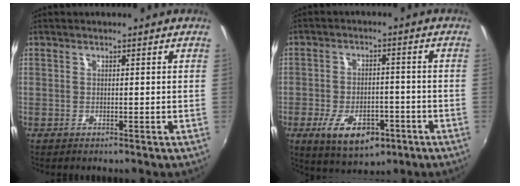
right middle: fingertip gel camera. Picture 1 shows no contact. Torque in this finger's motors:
{"motor_torque": [1.38, -0.76, 0.33, 0.14]}